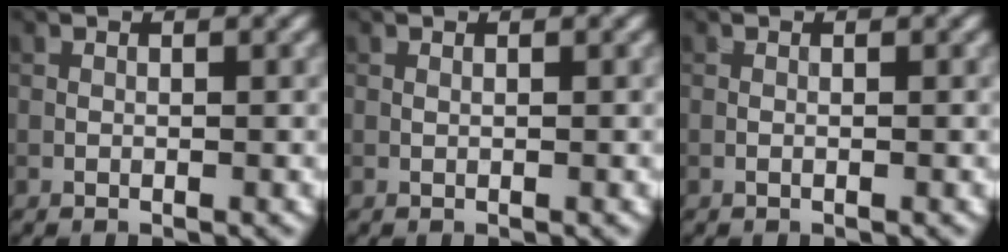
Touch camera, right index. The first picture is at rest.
{"total": 0.0}
{"total": 0.0}